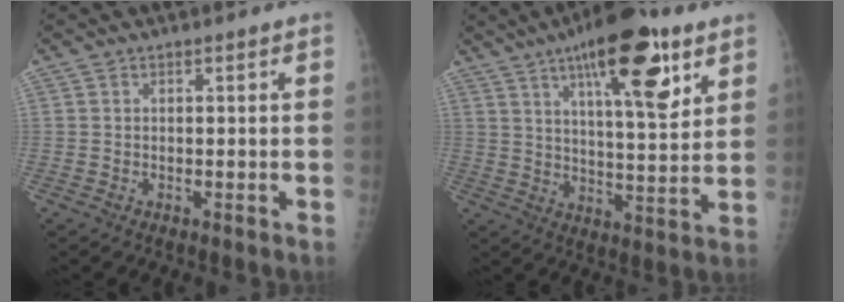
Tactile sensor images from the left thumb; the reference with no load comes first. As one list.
[{"total": 17.8, "force": [9.5, 5.5, 14.1], "torque": [-0.190, -0.039, 0.146]}]